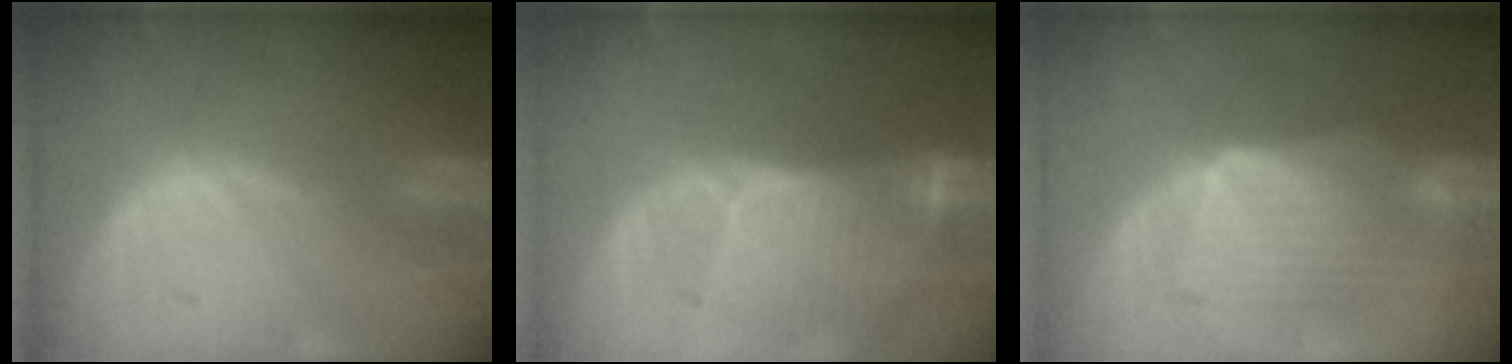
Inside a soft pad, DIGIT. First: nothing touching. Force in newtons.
{"total": 9.0, "press": 8.0, "slide": 4.1}
{"total": 8.7, "press": 8.5, "slide": 1.9}